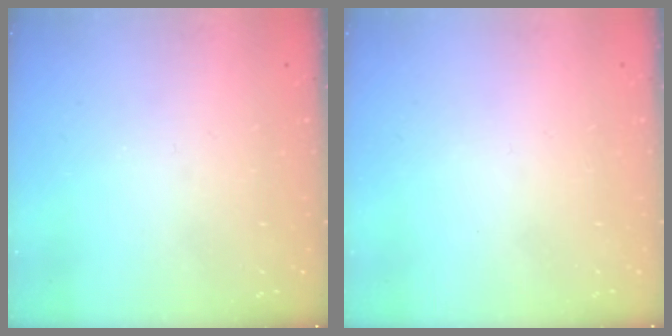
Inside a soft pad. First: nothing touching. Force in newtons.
{"total": 1.7, "press": 1.7, "slide": 0.1}